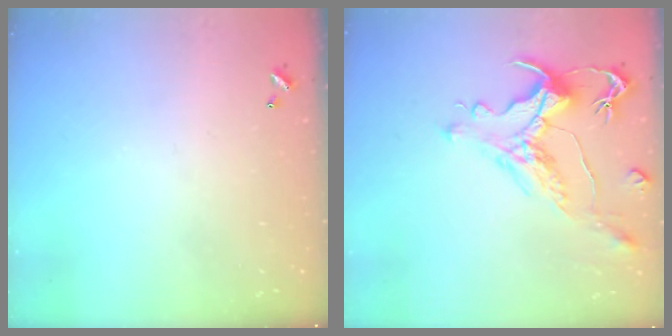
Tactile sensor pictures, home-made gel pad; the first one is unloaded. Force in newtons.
{"total": 1.3, "press": 0.1, "slide": 1.3}